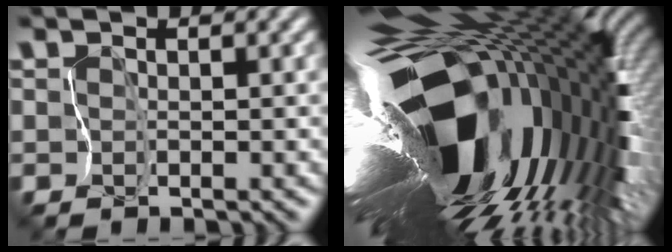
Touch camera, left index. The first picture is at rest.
{"total": 18.9, "force": [-1.8, 8.0, 17.0], "torque": [-0.309, -0.029, -0.031]}